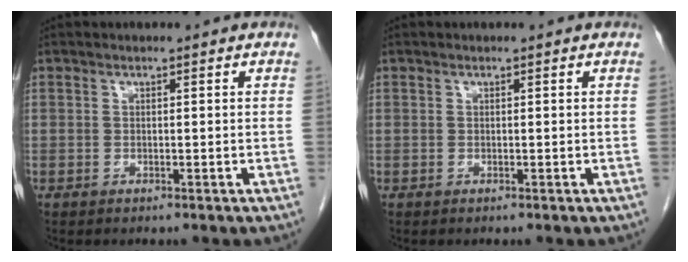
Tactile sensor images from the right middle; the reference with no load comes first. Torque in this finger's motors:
{"motor_torque": [-0.23, -0.07, 0.00, -0.01]}